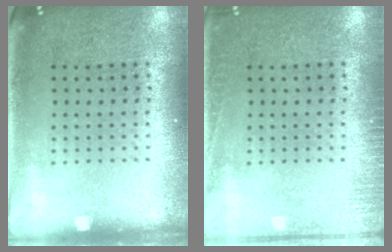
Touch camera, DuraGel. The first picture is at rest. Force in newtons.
{"total": 1.4, "press": 1.4, "slide": 0.4}